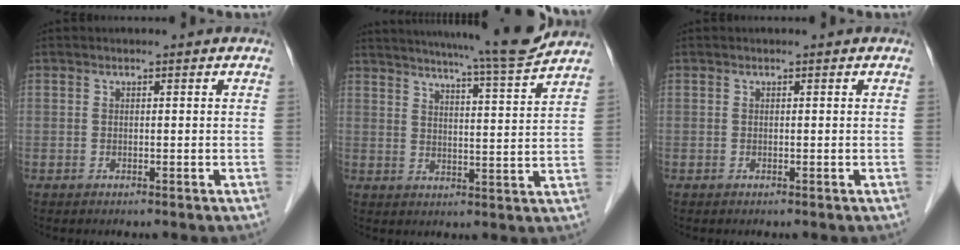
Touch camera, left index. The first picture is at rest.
{"total": 14.3, "force": [13.0, -1.4, 5.8], "torque": [-0.098, -0.030, 0.175]}
{"total": 0.0}